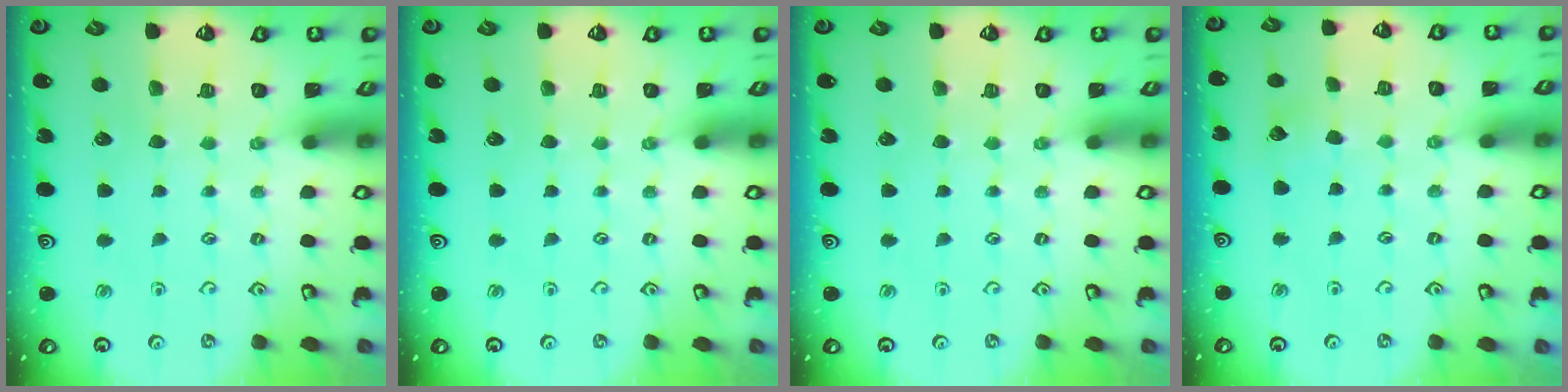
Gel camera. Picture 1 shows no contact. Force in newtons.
{"total": 0.0}
{"total": 0.0}
{"total": 5.3, "press": 5.3, "slide": 0.6}